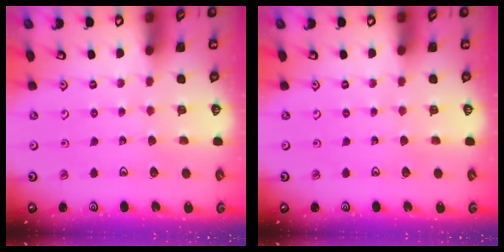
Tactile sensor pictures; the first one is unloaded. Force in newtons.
{"total": 0.0}